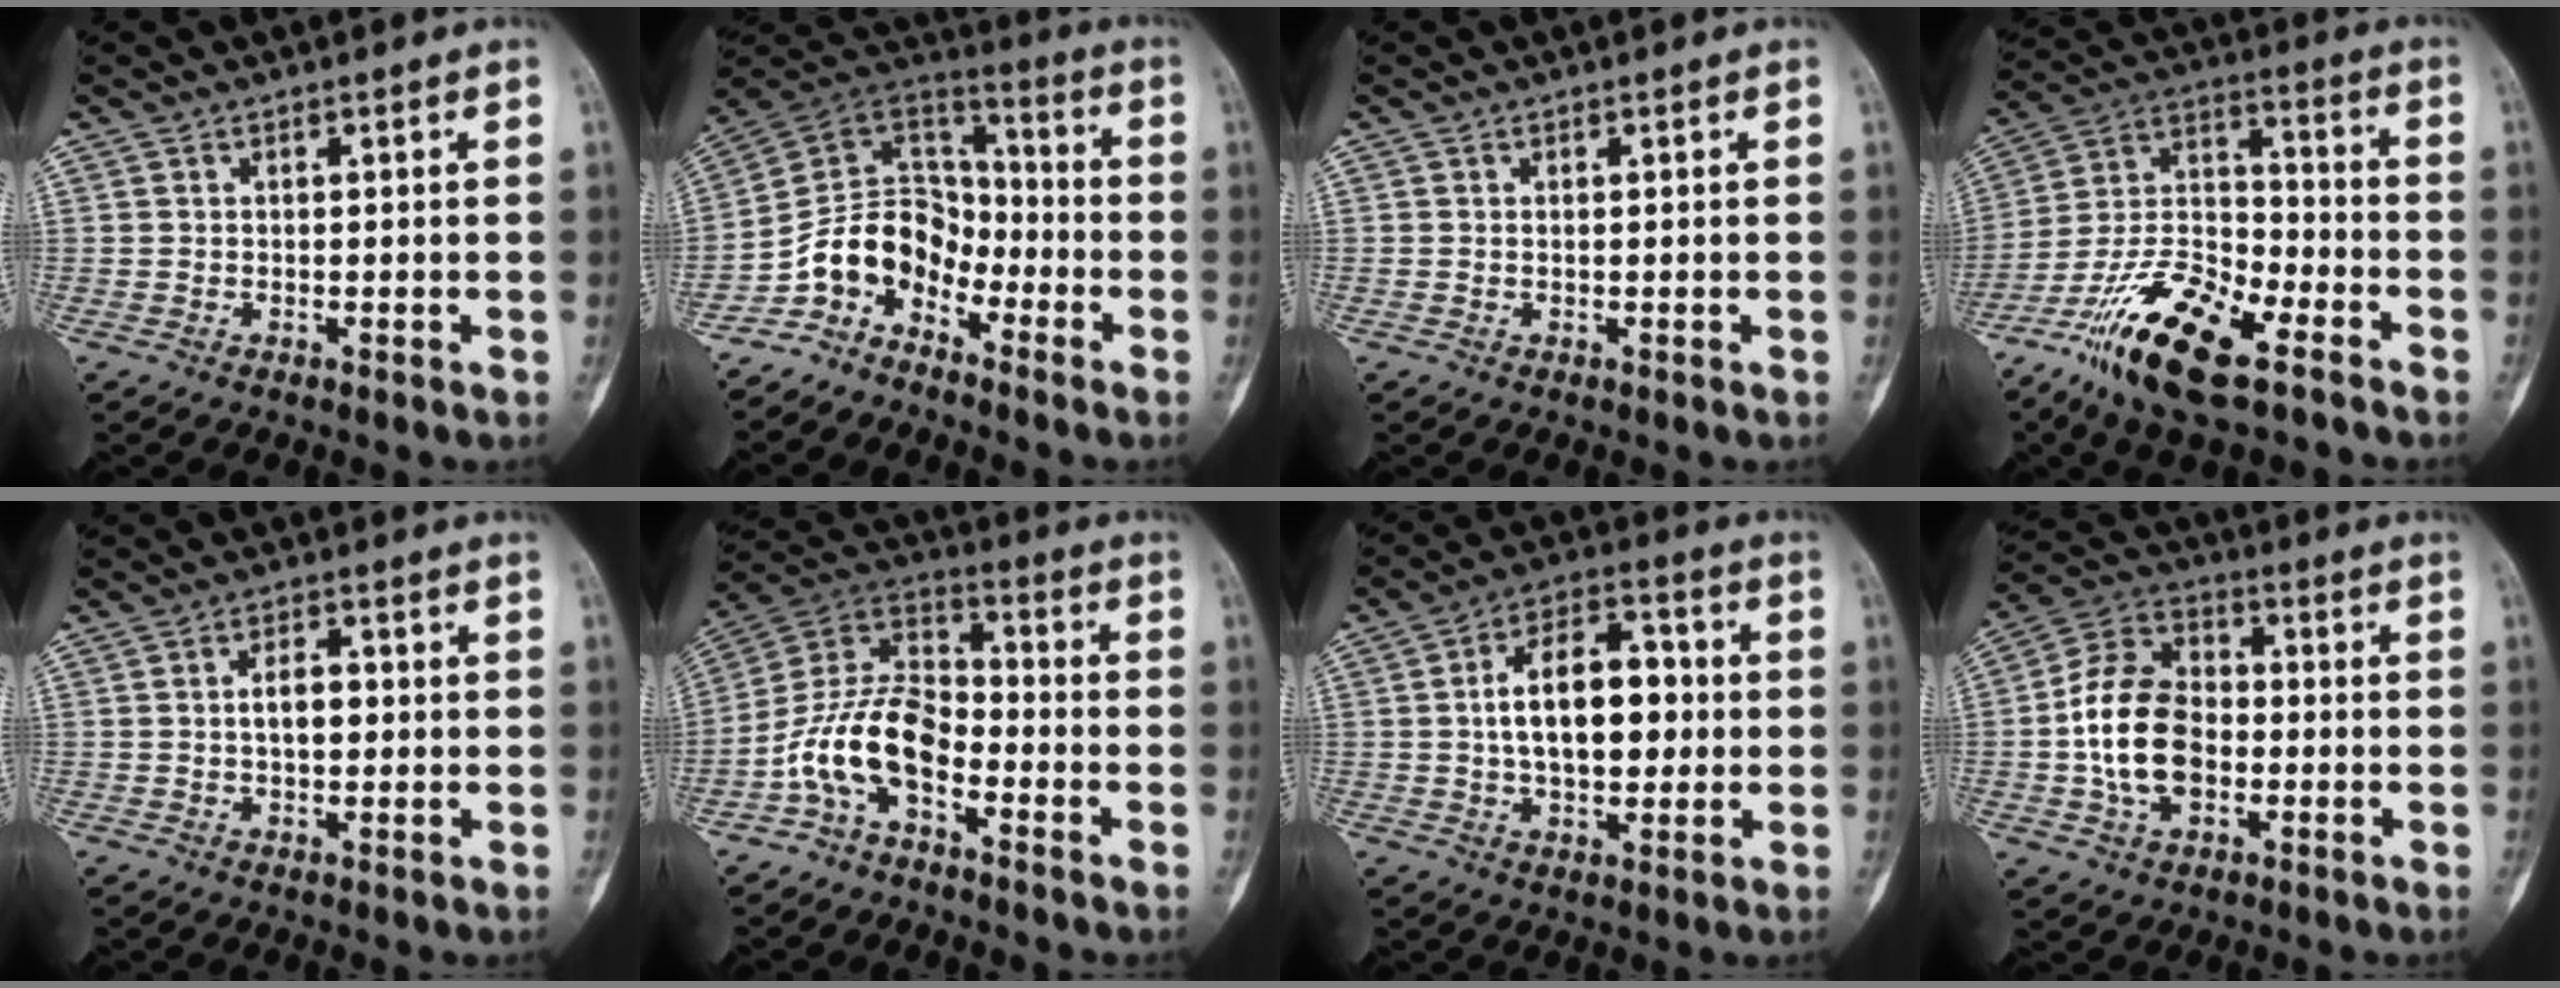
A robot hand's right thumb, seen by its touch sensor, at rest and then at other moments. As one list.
[{"total": 12.0, "force": [-7.4, 8.0, 4.8], "torque": [-0.063, 0.097, -0.157]}, {"total": 0.0}, {"total": 18.3, "force": [-11.5, 6.7, 12.6], "torque": [-0.232, 0.067, -0.212]}, {"total": 4.5, "force": [0.2, 2.5, 3.8], "torque": [-0.057, 0.007, 0.000]}, {"total": 13.0, "force": [-5.4, 7.1, 9.5], "torque": [-0.179, 0.064, -0.113]}, {"total": 14.4, "force": [0.6, 8.2, 11.8], "torque": [-0.167, 0.023, 0.005]}, {"total": 15.1, "force": [-2.1, 10.2, 11.0], "torque": [-0.191, 0.028, -0.040]}]